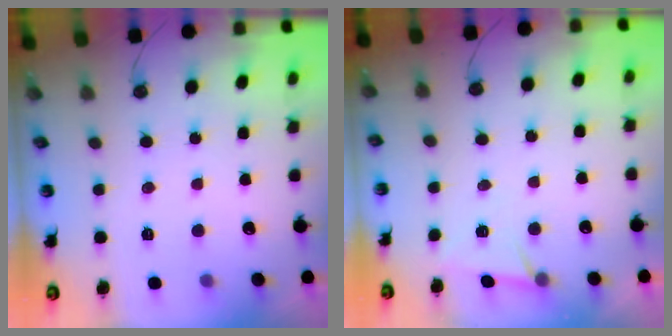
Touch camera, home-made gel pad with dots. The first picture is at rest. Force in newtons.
{"total": 3.0, "press": 2.7, "slide": 1.2}